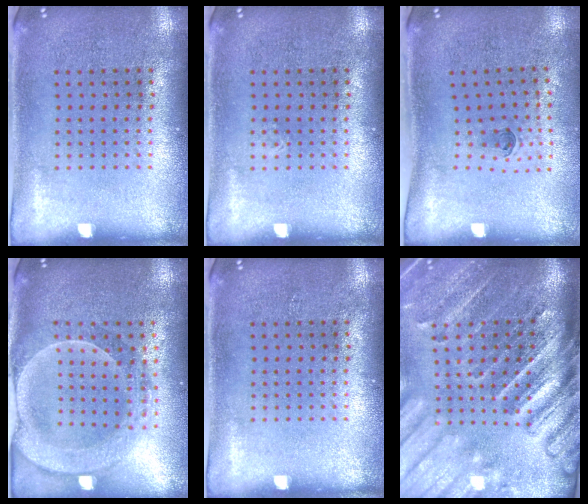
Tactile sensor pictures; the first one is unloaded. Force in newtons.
{"total": 0.0}
{"total": 0.5, "press": 0.3, "slide": 0.4}
{"total": 2.2, "press": 2.0, "slide": 0.9}
{"total": 0.0}
{"total": 4.4, "press": 3.5, "slide": 2.7}